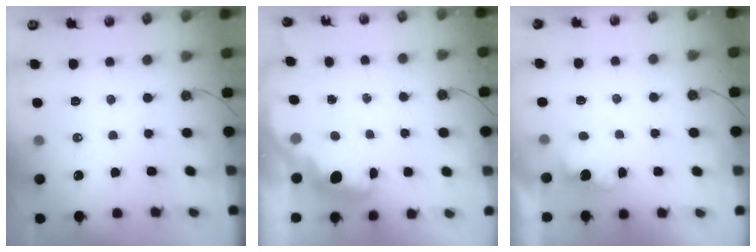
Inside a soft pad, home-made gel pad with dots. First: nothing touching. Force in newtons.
{"total": 2.6, "press": 2.6, "slide": 0.4}
{"total": 1.4, "press": 1.2, "slide": 0.7}